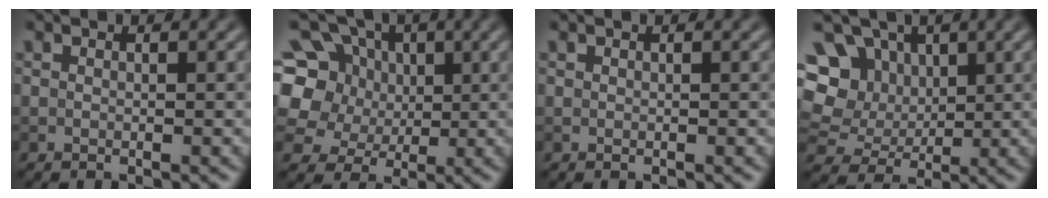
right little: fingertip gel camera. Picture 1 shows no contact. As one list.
[{"total": 10.5, "force": [2.4, 9.0, 4.9], "torque": [-0.120, 0.032, 0.017]}, {"total": 0.0}, {"total": 12.6, "force": [4.1, 10.6, 5.6], "torque": [-0.137, 0.034, 0.063]}]